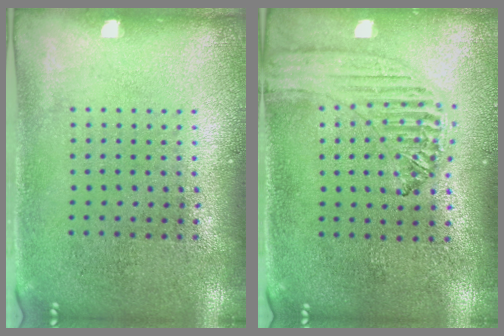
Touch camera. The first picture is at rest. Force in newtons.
{"total": 1.2, "press": 1.2, "slide": 0.2}